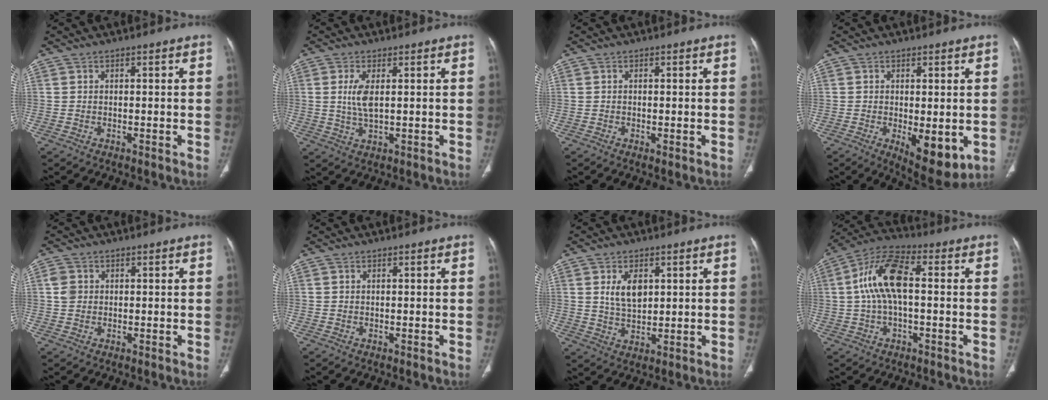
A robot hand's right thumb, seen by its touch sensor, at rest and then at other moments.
{"total": 4.9, "force": [0.9, 1.8, 4.4], "torque": [-0.100, -0.009, 0.025]}
{"total": 0.8, "force": [-0.2, 0.3, 0.7], "torque": [-0.017, -0.005, -0.003]}
{"total": 9.2, "force": [-1.9, 3.8, 8.2], "torque": [-0.108, -0.023, -0.018]}
{"total": 2.5, "force": [0.5, 2.2, 1.2], "torque": [-0.018, 0.005, 0.010]}
{"total": 0.0}
{"total": 6.1, "force": [1.9, 3.6, 4.6], "torque": [-0.069, -0.013, 0.042]}
{"total": 12.1, "force": [0.9, 5.4, 10.8], "torque": [-0.222, 0.035, 0.008]}